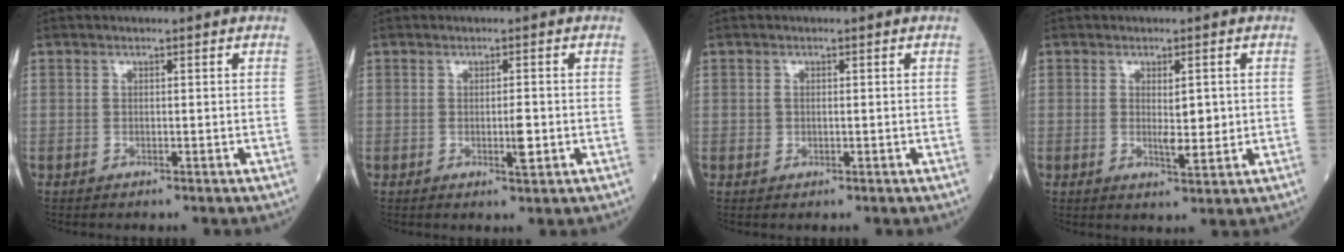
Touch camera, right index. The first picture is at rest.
{"total": 2.4, "force": [-0.4, 0.4, 2.3], "torque": [-0.043, -0.004, -0.005]}
{"total": 0.8, "force": [0.0, 0.7, 0.4], "torque": [-0.011, 0.003, 0.003]}
{"total": 3.8, "force": [0.2, 1.1, 3.6], "torque": [-0.061, -0.007, 0.006]}